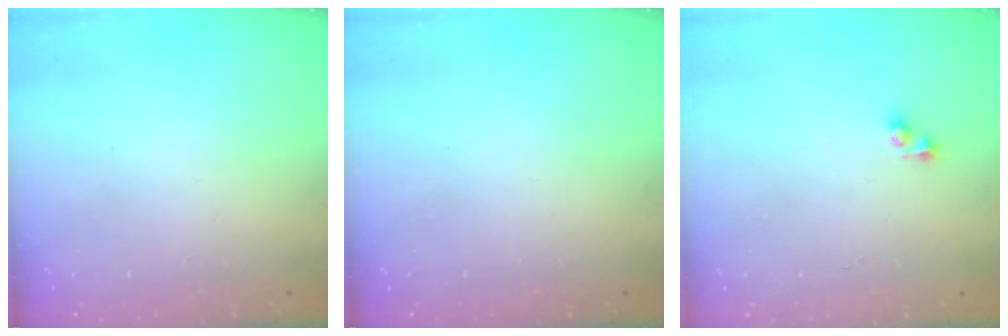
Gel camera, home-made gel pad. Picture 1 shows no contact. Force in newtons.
{"total": 0.0}
{"total": 2.5, "press": 2.5, "slide": 0.2}